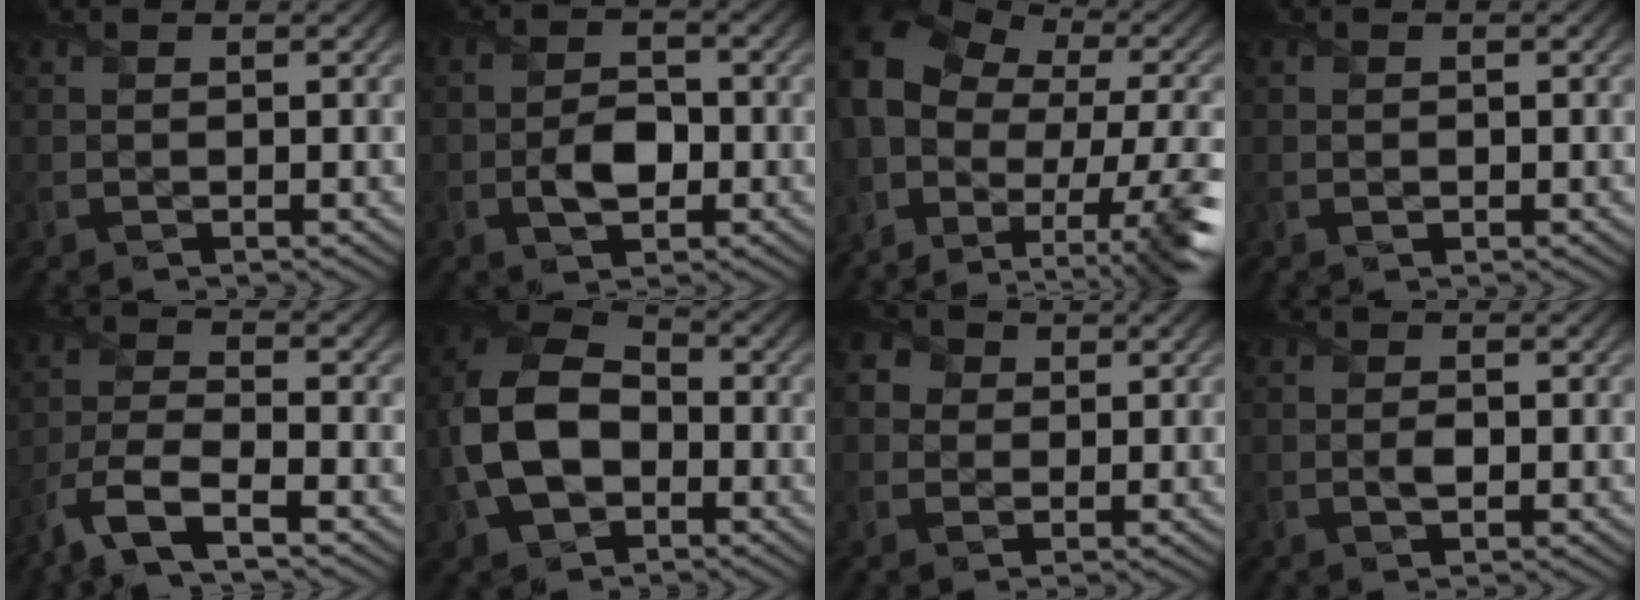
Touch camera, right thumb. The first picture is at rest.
{"total": 3.7, "force": [-0.9, 2.1, 2.8], "torque": [-0.059, 0.003, -0.019]}
{"total": 16.4, "force": [-2.2, 11.4, 11.6], "torque": [-0.252, -0.033, 0.007]}
{"total": 0.0}
{"total": 7.5, "force": [-5.2, 2.0, 5.1], "torque": [-0.116, -0.004, -0.117]}
{"total": 12.8, "force": [-2.6, 8.7, 9.1], "torque": [-0.225, -0.012, -0.058]}
{"total": 2.6, "force": [0.5, 2.4, 0.9], "torque": [-0.023, 0.007, 0.003]}
{"total": 1.1, "force": [-0.1, 0.4, 1.0], "torque": [-0.020, 0.003, -0.003]}